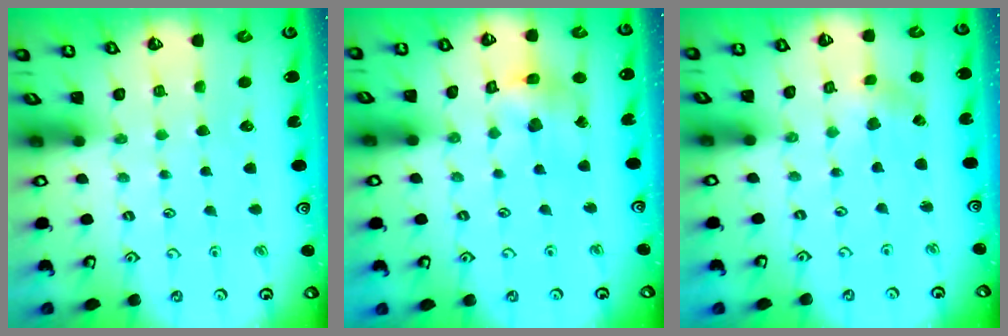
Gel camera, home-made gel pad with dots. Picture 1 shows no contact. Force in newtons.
{"total": 12.5, "press": 12.4, "slide": 1.9}
{"total": 0.7, "press": 0.7, "slide": 0.2}